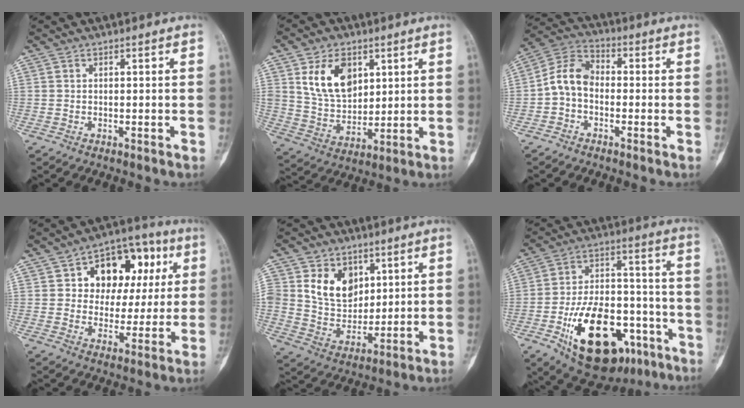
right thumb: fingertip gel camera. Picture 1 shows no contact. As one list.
[{"total": 12.5, "force": [5.0, 8.3, 7.9], "torque": [-0.112, -0.024, 0.104]}, {"total": 7.6, "force": [-1.3, 5.4, 5.3], "torque": [-0.089, 0.029, -0.042]}, {"total": 16.0, "force": [4.6, 11.4, 10.2], "torque": [-0.081, 0.019, 0.068]}, {"total": 12.1, "force": [4.3, 9.2, 6.5], "torque": [-0.072, -0.025, 0.089]}, {"total": 25.2, "force": [-11.2, 13.5, 18.0], "torque": [-0.289, 0.056, -0.164]}]